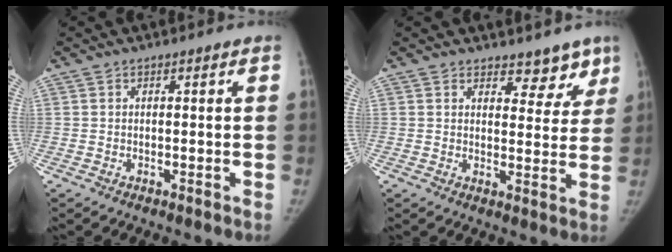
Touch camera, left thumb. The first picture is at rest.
{"total": 5.9, "force": [4.7, 3.1, 1.4], "torque": [0.022, -0.032, 0.059]}